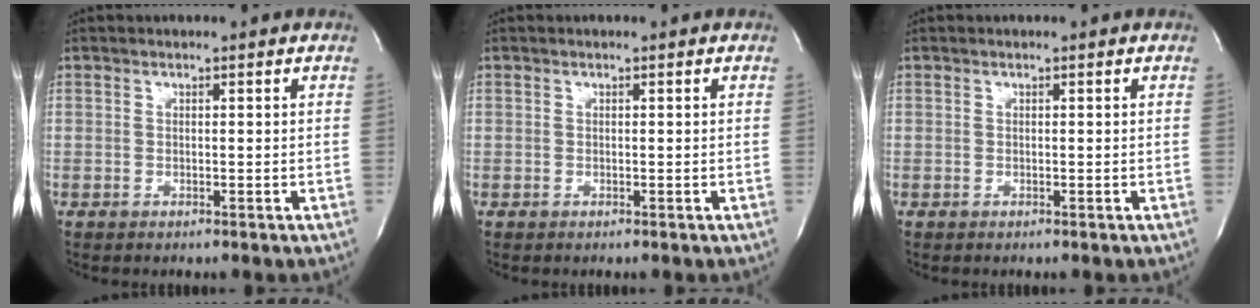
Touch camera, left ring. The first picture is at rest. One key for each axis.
{"total": 0.0}
{"total": 0.0}